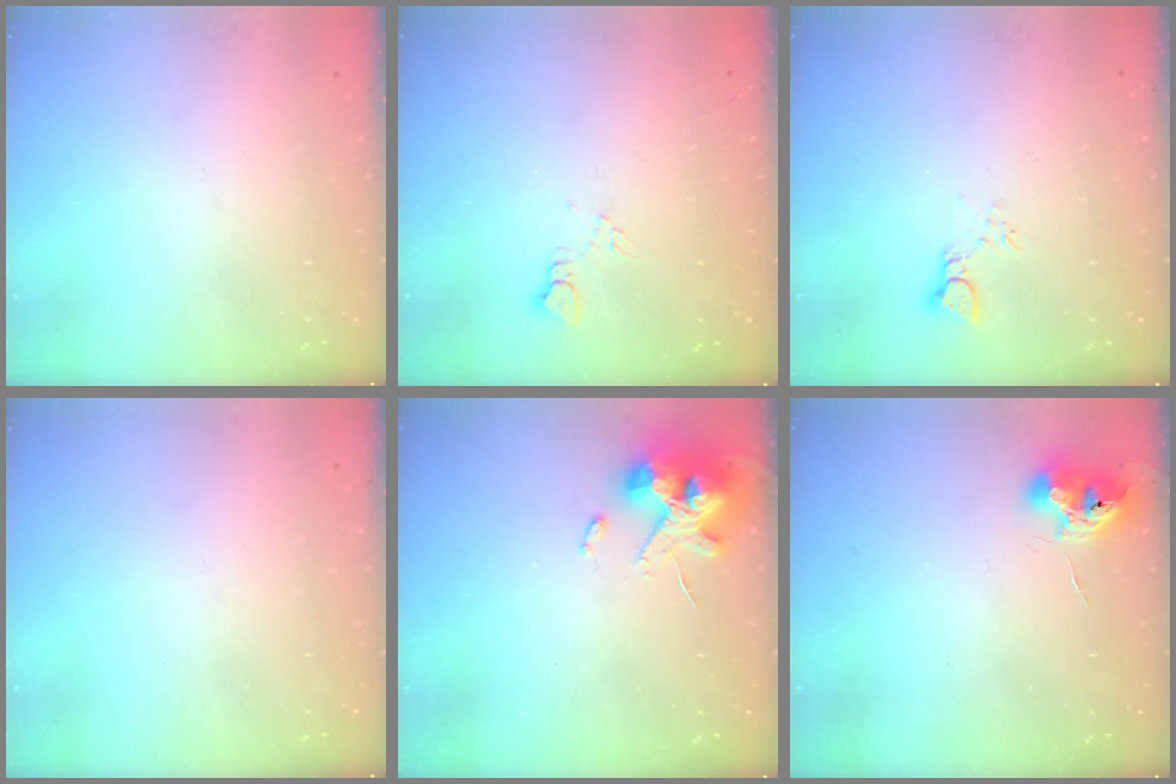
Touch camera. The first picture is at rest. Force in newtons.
{"total": 4.6, "press": 4.6, "slide": 0.6}
{"total": 2.2, "press": 2.2, "slide": 0.1}
{"total": 0.0}
{"total": 13.6, "press": 13.4, "slide": 2.1}
{"total": 9.8, "press": 9.7, "slide": 1.4}